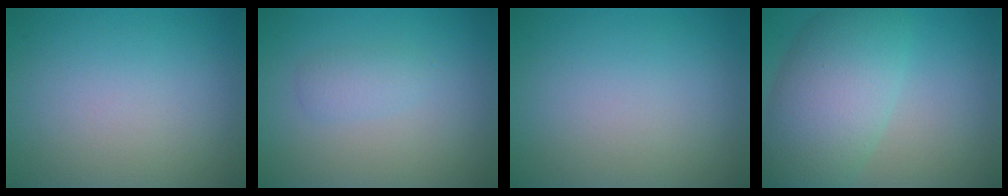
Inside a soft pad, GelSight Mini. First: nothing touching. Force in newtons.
{"total": 1.4, "press": 1.4, "slide": 0.0}
{"total": 0.0}
{"total": 8.2, "press": 8.2, "slide": 0.3}